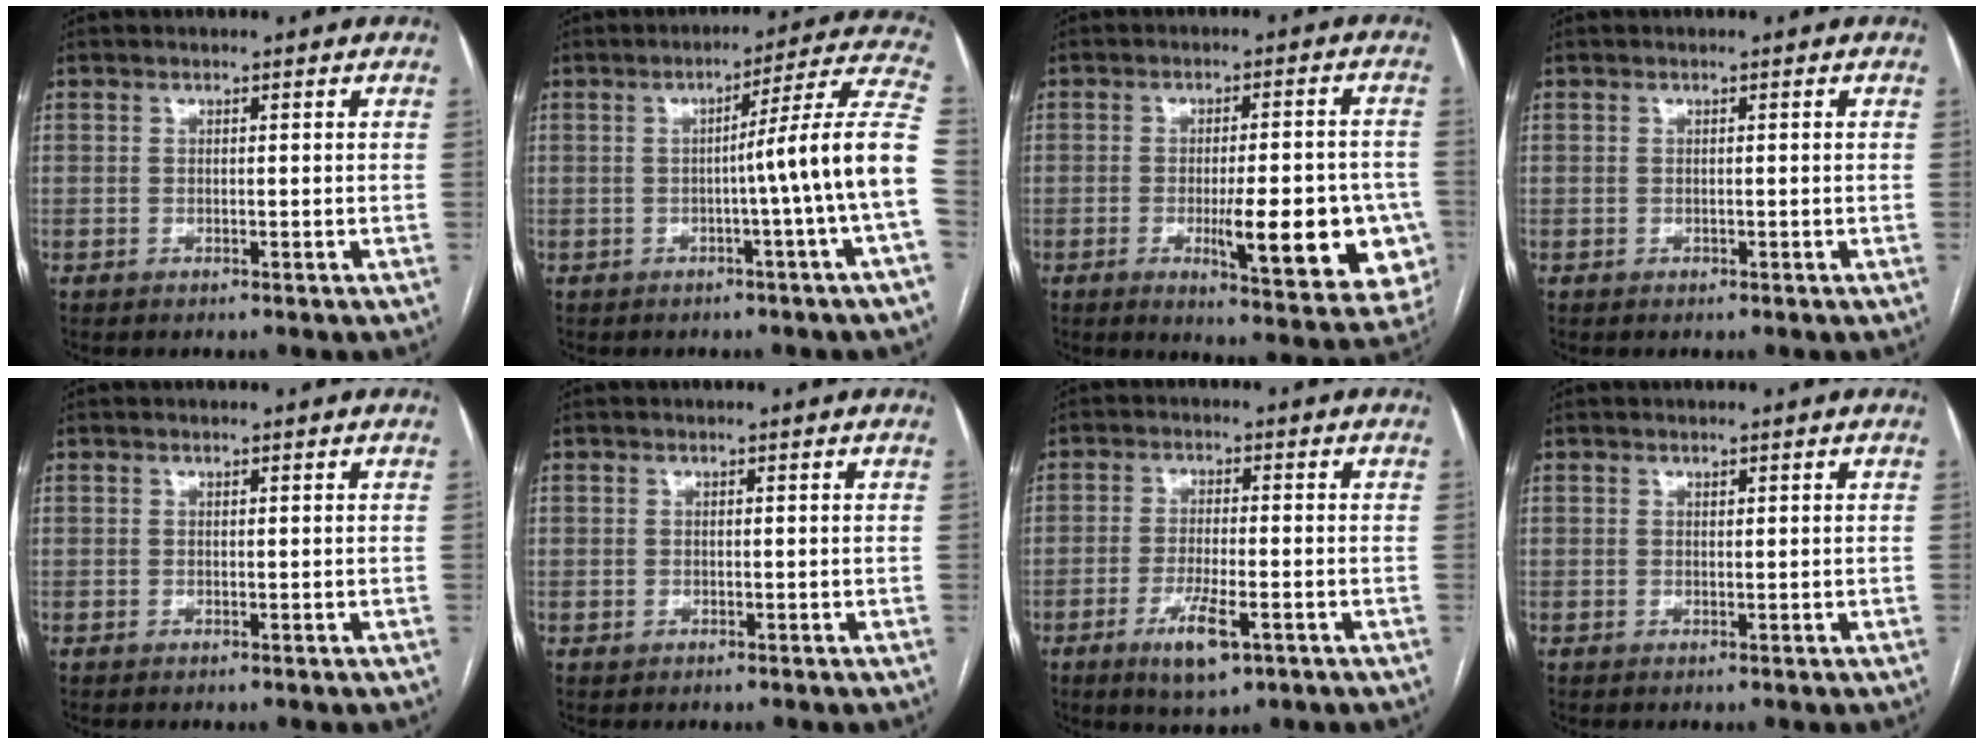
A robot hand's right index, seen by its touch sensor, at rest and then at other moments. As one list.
[{"total": 12.2, "force": [-2.1, -2.7, 11.7], "torque": [-0.142, 0.017, -0.034]}, {"total": 15.7, "force": [-4.3, 3.5, 14.7], "torque": [-0.132, 0.008, -0.039]}, {"total": 0.0}, {"total": 0.0}, {"total": 0.8, "force": [0.0, 0.8, 0.0], "torque": [0.002, 0.004, -0.002]}, {"total": 6.6, "force": [-3.2, 1.5, 5.6], "torque": [-0.107, -0.011, -0.049]}, {"total": 0.0}]